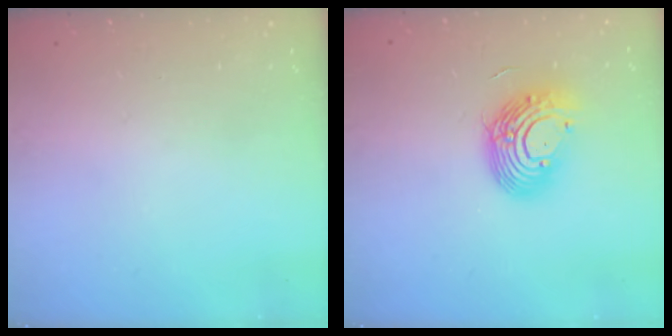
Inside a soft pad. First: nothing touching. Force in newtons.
{"total": 12.4, "press": 12.3, "slide": 1.8}